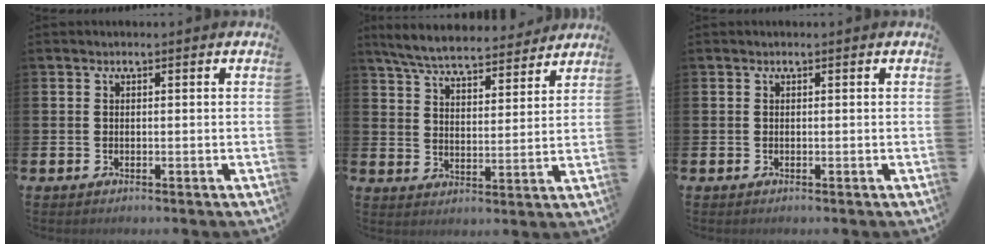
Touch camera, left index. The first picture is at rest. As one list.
[{"total": 6.7, "force": [6.4, 1.1, 1.8], "torque": [-0.066, -0.035, 0.113]}, {"total": 0.0}]